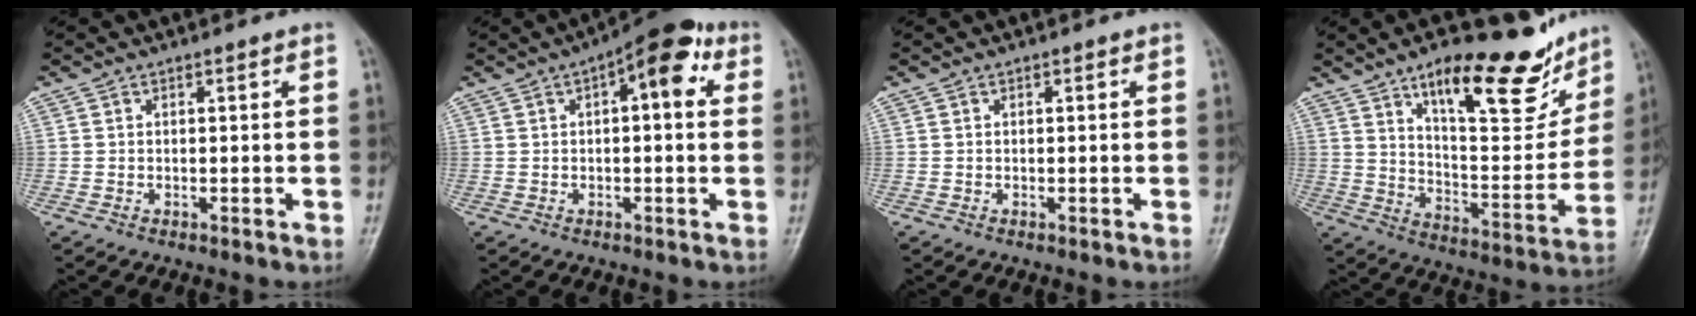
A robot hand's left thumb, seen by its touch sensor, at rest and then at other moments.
{"total": 9.7, "force": [3.1, 4.1, 8.3], "torque": [-0.095, 0.023, 0.032]}
{"total": 0.0}
{"total": 22.0, "force": [14.3, 7.6, 14.9], "torque": [-0.167, -0.073, 0.225]}